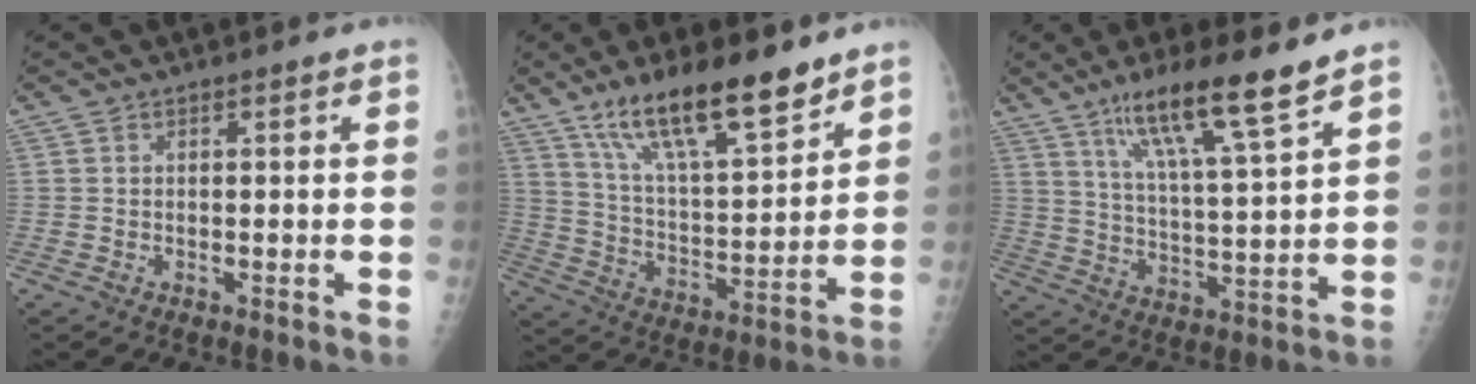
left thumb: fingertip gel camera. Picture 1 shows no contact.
{"total": 18.1, "force": [12.8, 5.1, 11.8], "torque": [-0.172, -0.067, 0.228]}
{"total": 14.3, "force": [9.8, 1.1, 10.4], "torque": [-0.176, -0.048, 0.170]}